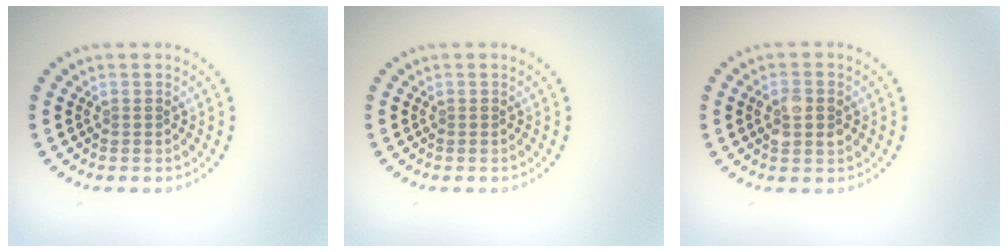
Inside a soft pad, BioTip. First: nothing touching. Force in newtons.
{"total": 0.0}
{"total": 2.7, "press": 2.7, "slide": 0.2}